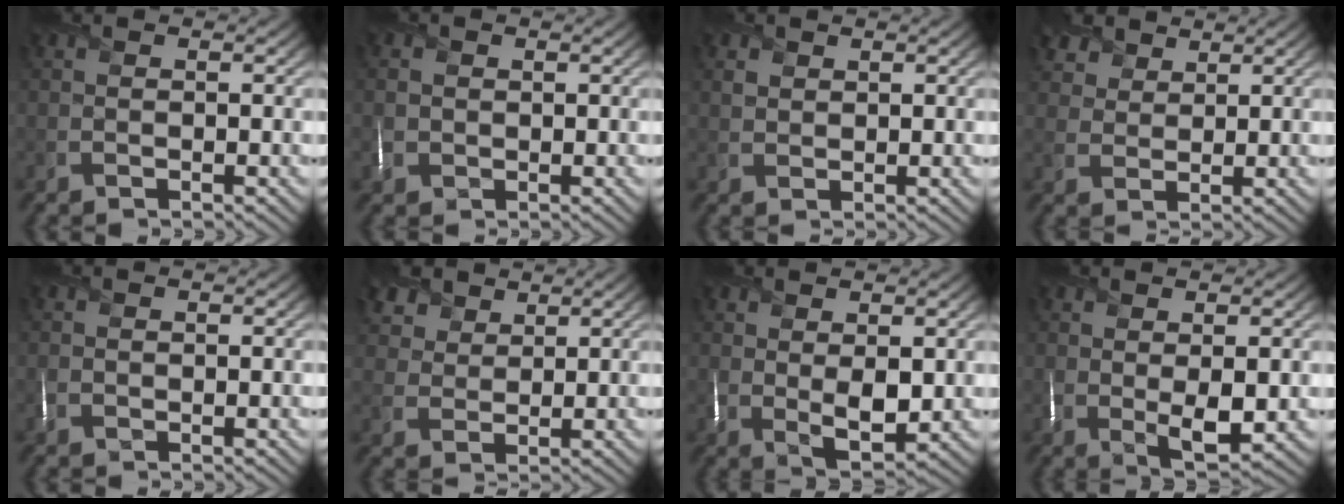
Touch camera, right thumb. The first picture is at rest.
{"total": 1.9, "force": [-0.1, 1.8, 0.7], "torque": [-0.016, 0.002, -0.003]}
{"total": 1.2, "force": [0.6, 0.9, 0.4], "torque": [-0.012, -0.003, 0.012]}
{"total": 4.0, "force": [2.9, 2.4, 1.2], "torque": [-0.040, -0.002, 0.065]}
{"total": 0.0}
{"total": 4.4, "force": [3.2, 2.7, 1.4], "torque": [-0.049, -0.001, 0.072]}
{"total": 4.0, "force": [0.9, 1.6, 3.5], "torque": [-0.072, -0.007, 0.022]}
{"total": 3.7, "force": [0.4, 1.1, 3.6], "torque": [-0.071, -0.006, 0.011]}